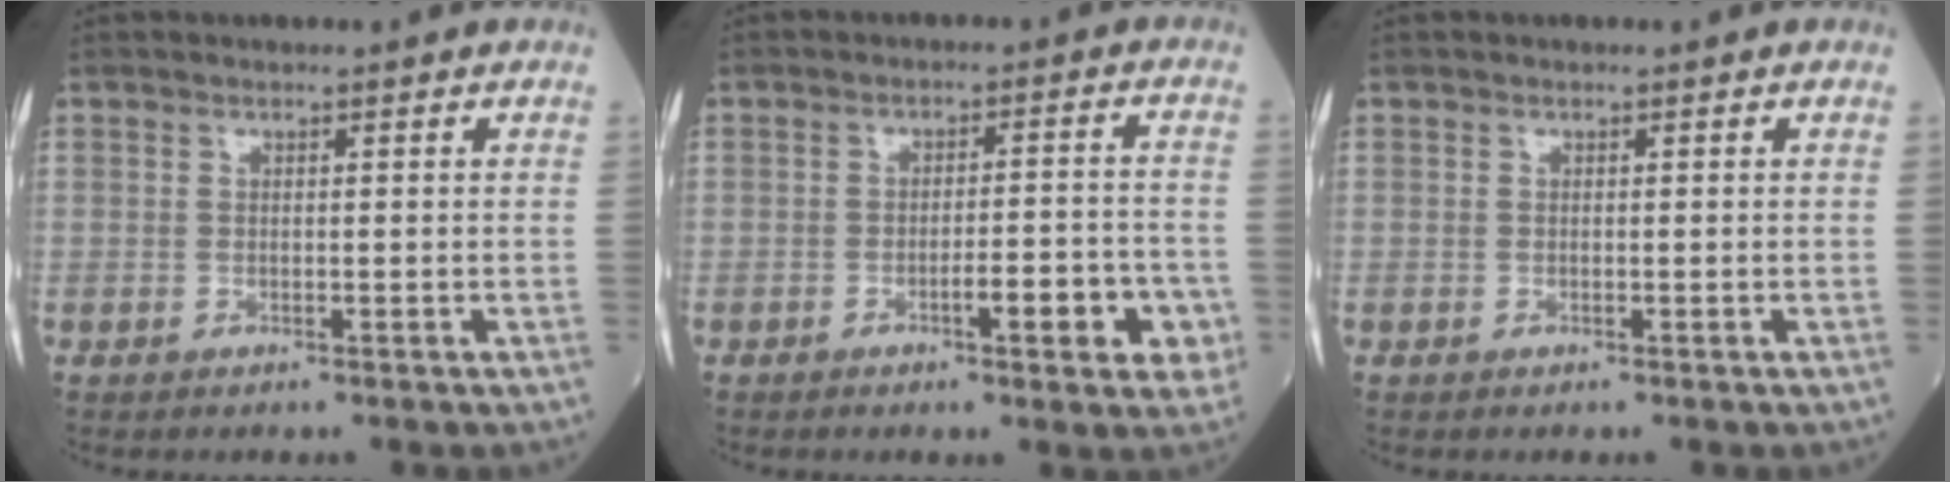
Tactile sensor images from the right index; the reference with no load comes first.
{"total": 7.2, "force": [-2.9, 1.4, 6.4], "torque": [-0.078, 0.008, -0.035]}
{"total": 0.0}